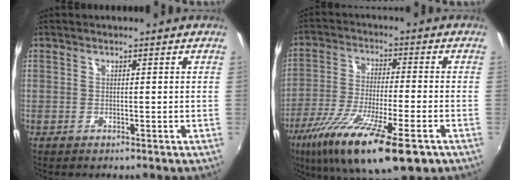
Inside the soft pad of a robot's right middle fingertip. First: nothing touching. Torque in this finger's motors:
{"motor_torque": [1.25, -0.90, 0.42, 0.21]}